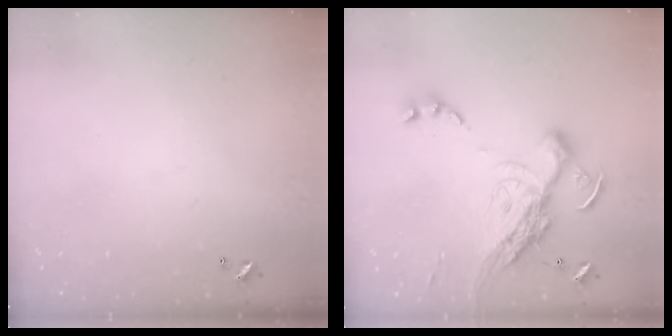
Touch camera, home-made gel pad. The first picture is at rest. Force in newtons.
{"total": 21.4, "press": 21.3, "slide": 1.9}